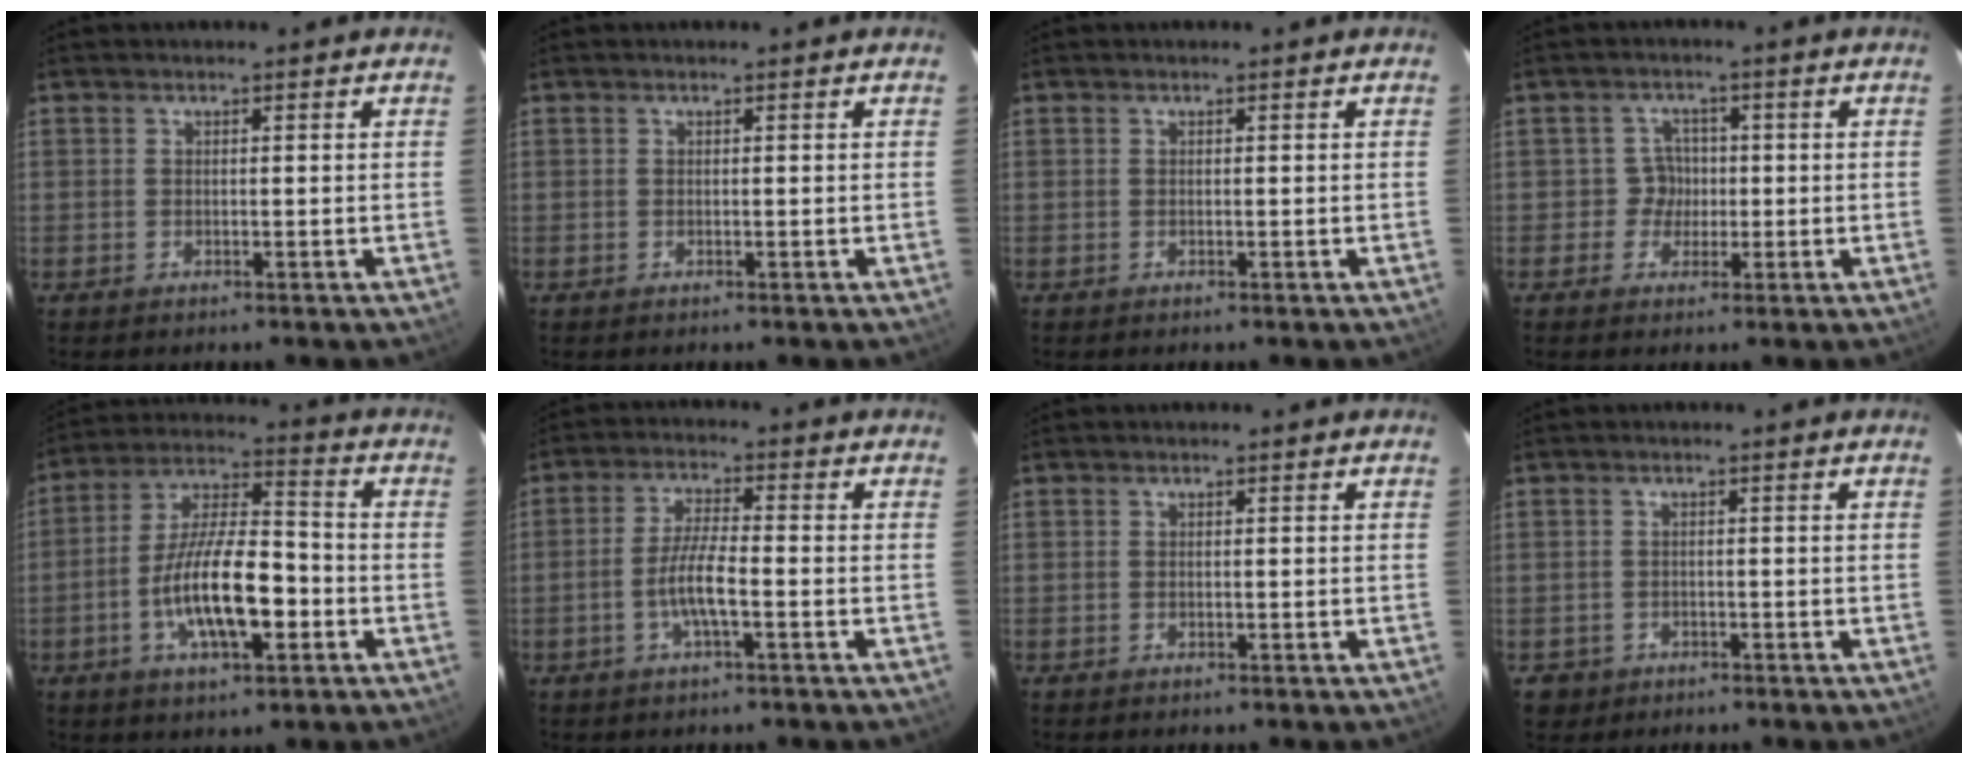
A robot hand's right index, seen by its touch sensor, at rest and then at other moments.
{"total": 0.0}
{"total": 0.0}
{"total": 3.5, "force": [-0.6, 3.4, -0.4], "torque": [0.016, 0.016, -0.012]}
{"total": 15.2, "force": [-4.6, 5.2, 13.5], "torque": [-0.256, 0.002, -0.081]}
{"total": 6.4, "force": [-2.2, 1.0, 5.9], "torque": [-0.117, 0.001, -0.043]}
{"total": 0.0}
{"total": 3.4, "force": [-1.1, 3.2, 0.5], "torque": [-0.020, 0.007, -0.009]}